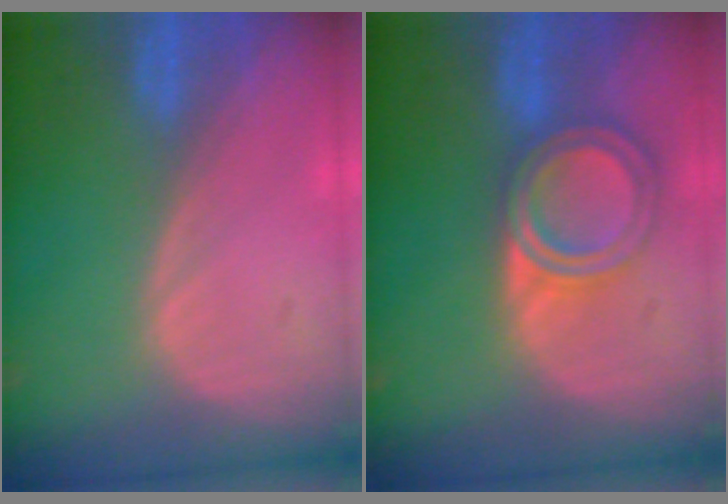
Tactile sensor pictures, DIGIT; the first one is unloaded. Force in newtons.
{"total": 6.8, "press": 6.1, "slide": 3.1}